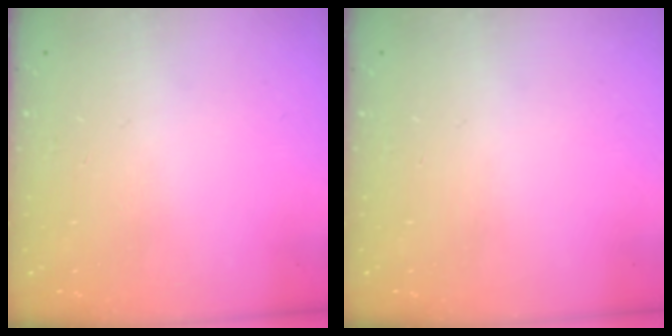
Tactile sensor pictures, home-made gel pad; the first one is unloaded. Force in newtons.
{"total": 0.0}